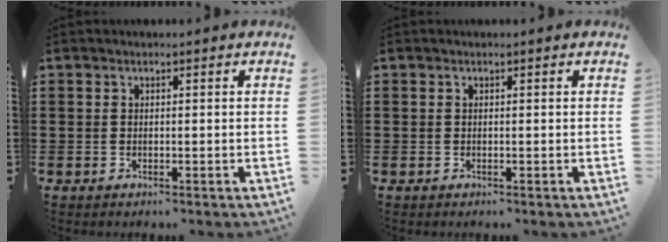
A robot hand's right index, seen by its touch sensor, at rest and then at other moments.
{"total": 0.0}